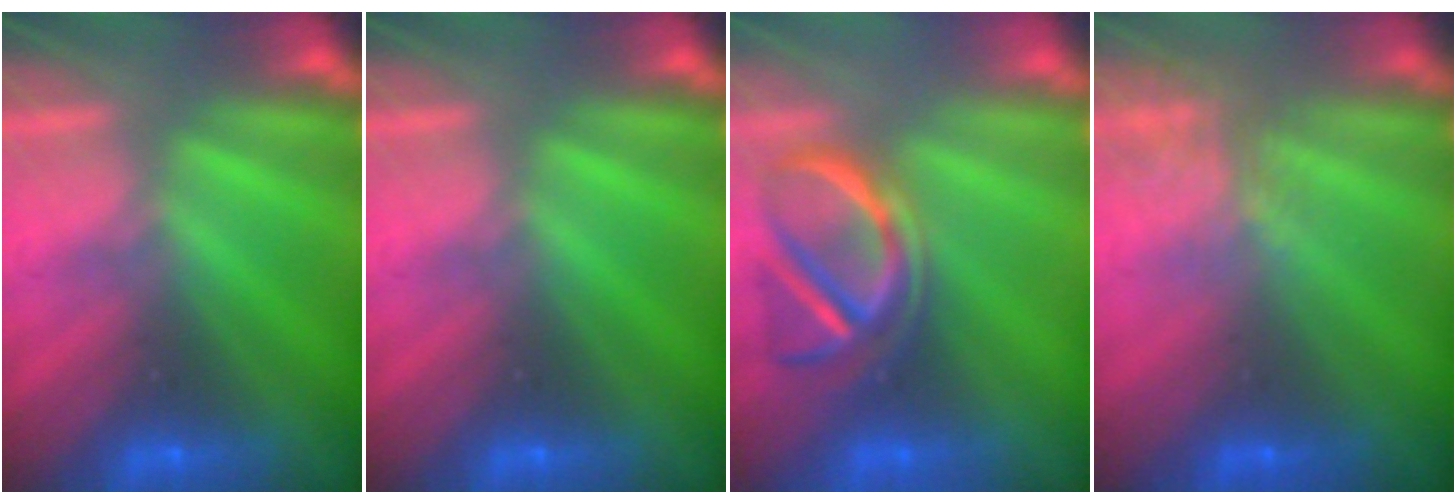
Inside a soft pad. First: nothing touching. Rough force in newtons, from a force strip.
{"total": 0.0}
{"total": 3.7}
{"total": 1.8}